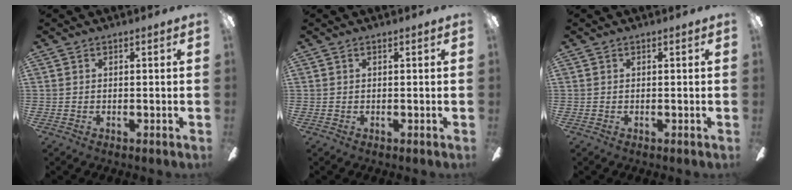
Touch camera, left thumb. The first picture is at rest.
{"total": 0.0}
{"total": 0.0}